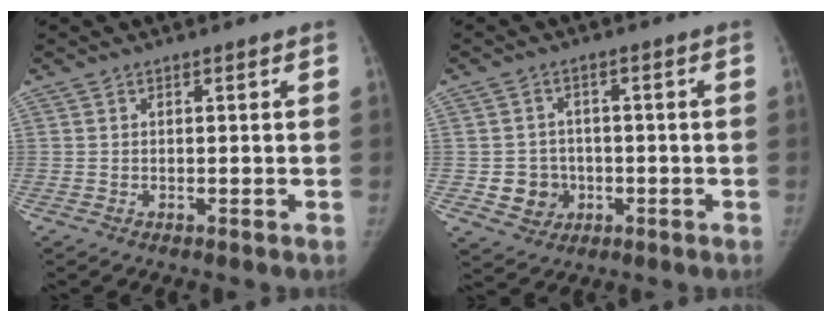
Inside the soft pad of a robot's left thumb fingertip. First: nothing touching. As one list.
[{"total": 6.0, "force": [-1.1, 5.6, 1.7], "torque": [0.001, 0.009, -0.011]}]